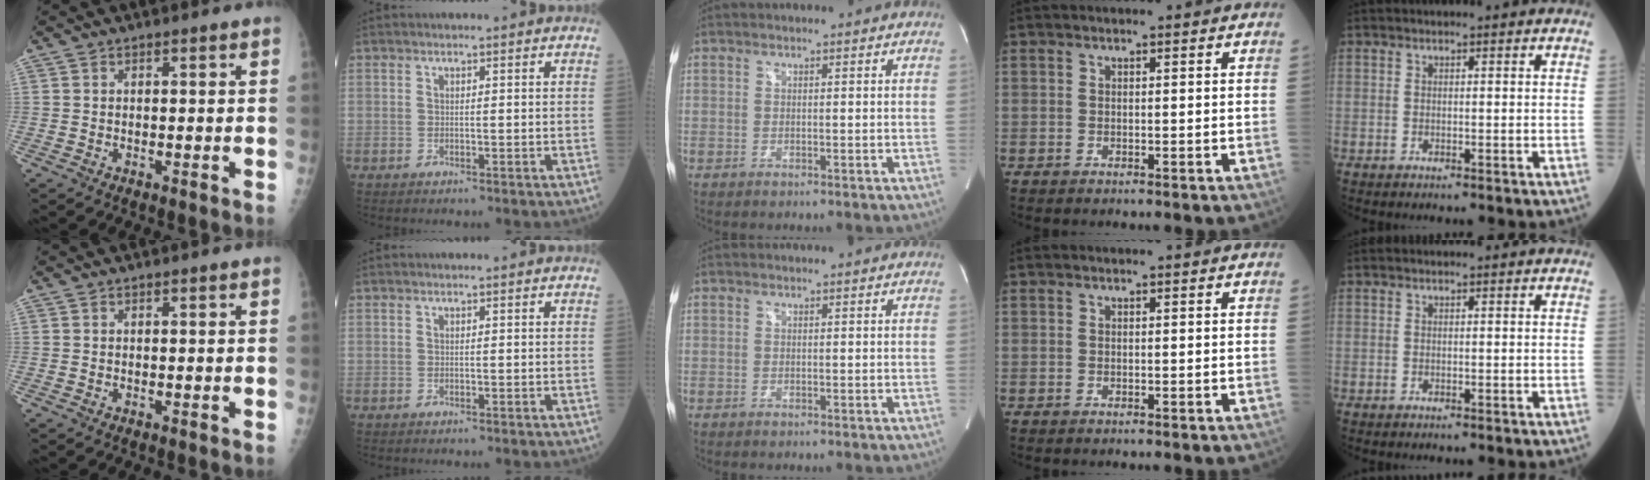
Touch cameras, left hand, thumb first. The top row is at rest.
{}